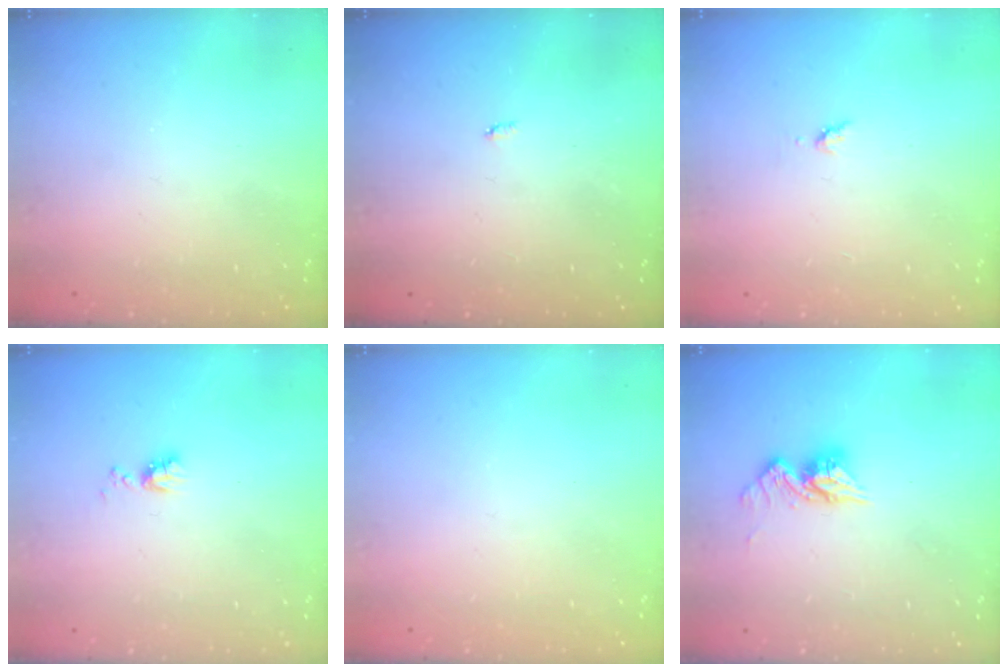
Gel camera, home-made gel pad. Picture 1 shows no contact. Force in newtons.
{"total": 2.1, "press": 2.1, "slide": 0.4}
{"total": 3.5, "press": 3.4, "slide": 0.5}
{"total": 5.7, "press": 5.7, "slide": 0.8}
{"total": 0.0}
{"total": 10.1, "press": 10.1, "slide": 0.7}